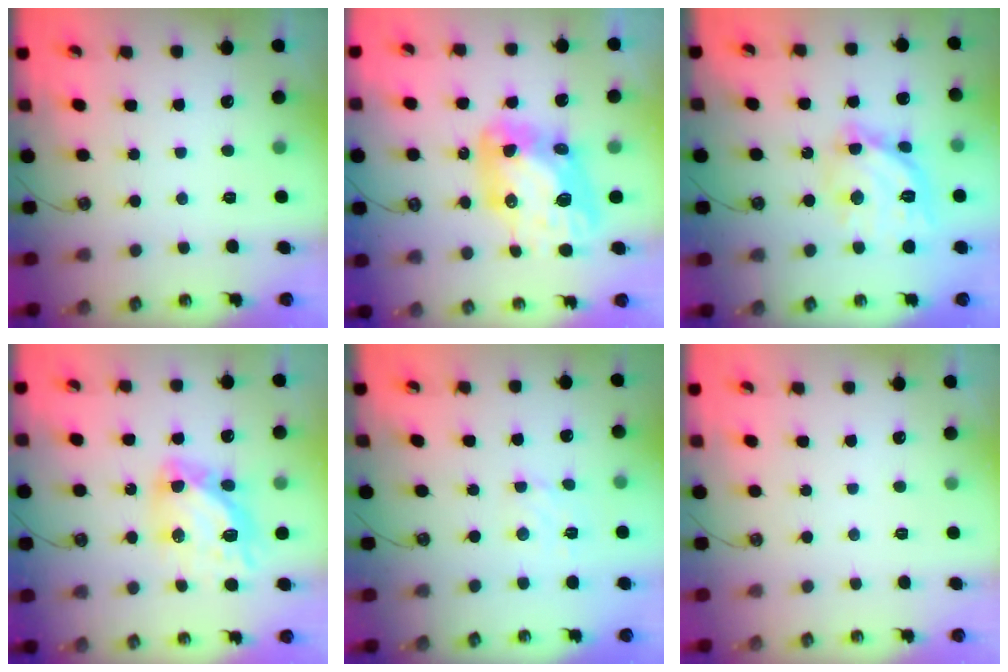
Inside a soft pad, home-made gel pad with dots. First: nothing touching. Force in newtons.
{"total": 14.9, "press": 14.8, "slide": 1.5}
{"total": 14.3, "press": 14.2, "slide": 0.9}
{"total": 12.7, "press": 12.7, "slide": 1.4}
{"total": 4.5, "press": 4.4, "slide": 0.6}
{"total": 0.0}